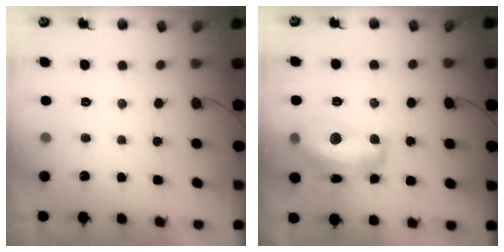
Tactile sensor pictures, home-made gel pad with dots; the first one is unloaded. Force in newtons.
{"total": 15.0, "press": 14.9, "slide": 1.2}